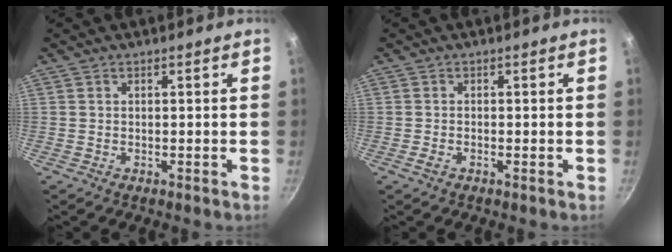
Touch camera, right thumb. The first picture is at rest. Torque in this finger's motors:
{"motor_torque": [0.26, 0.04, -0.22, 0.15, 0.03]}